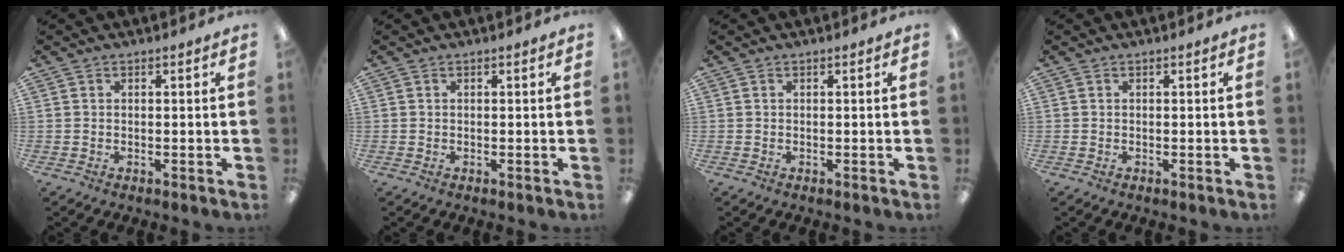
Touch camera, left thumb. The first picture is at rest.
{"total": 0.0}
{"total": 0.0}
{"total": 0.0}